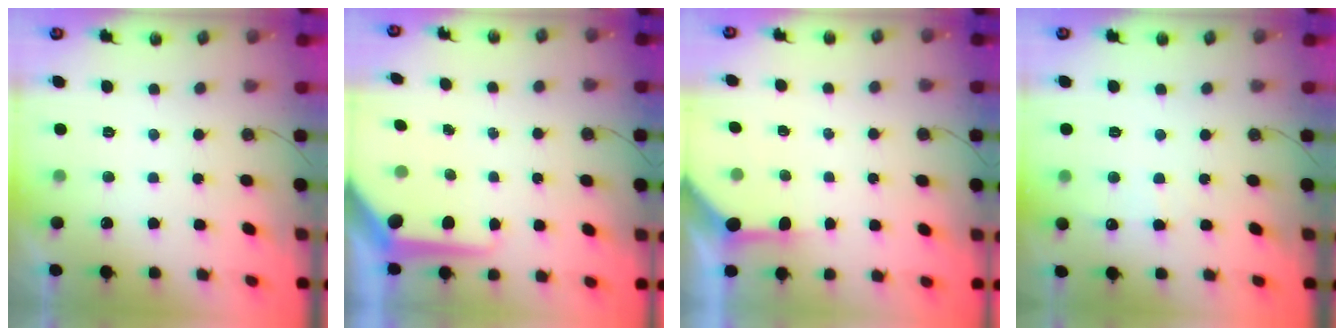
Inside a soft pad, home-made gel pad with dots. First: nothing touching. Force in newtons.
{"total": 11.0, "press": 11.0, "slide": 1.0}
{"total": 4.2, "press": 4.2, "slide": 0.4}
{"total": 5.3, "press": 5.3, "slide": 0.6}